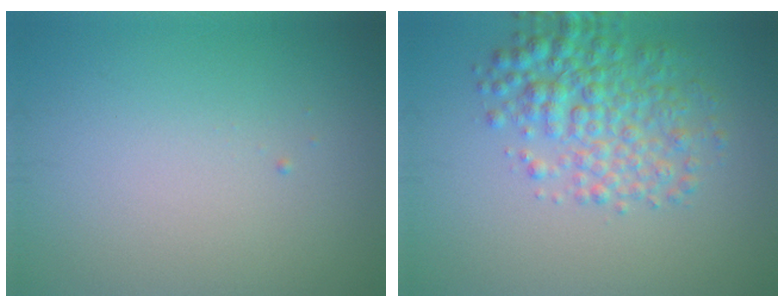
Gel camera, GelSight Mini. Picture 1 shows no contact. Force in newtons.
{"total": 4.7, "press": 4.7, "slide": 0.1}